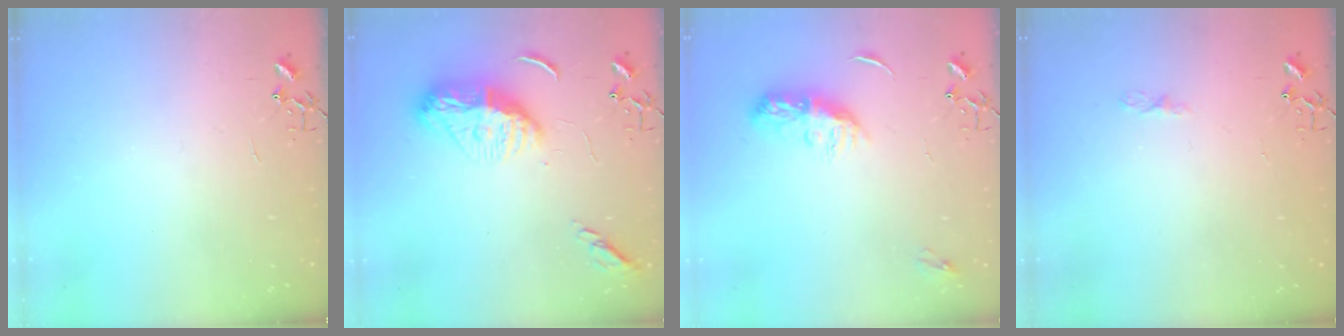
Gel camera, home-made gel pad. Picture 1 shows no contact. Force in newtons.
{"total": 13.7, "press": 13.6, "slide": 1.2}
{"total": 8.3, "press": 8.3, "slide": 0.4}
{"total": 3.4, "press": 3.4, "slide": 0.5}